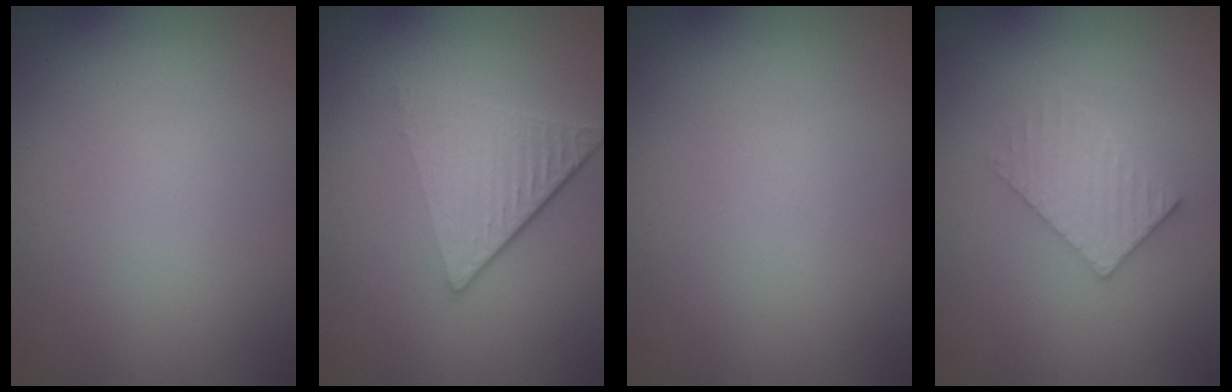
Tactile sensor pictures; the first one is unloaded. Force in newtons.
{"total": 4.0, "press": 2.6, "slide": 3.1}
{"total": 0.0}
{"total": 3.0, "press": 3.0, "slide": 0.5}